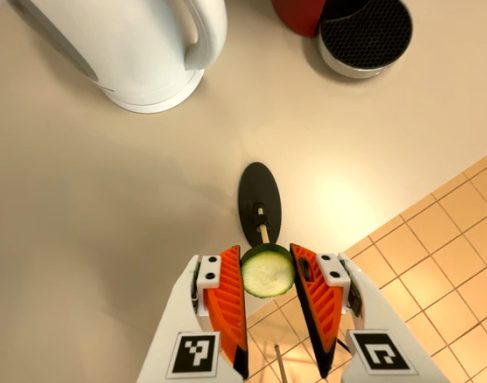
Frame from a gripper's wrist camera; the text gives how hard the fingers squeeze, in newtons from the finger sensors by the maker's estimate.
{"total": 9.4, "left": 9.3, "right": 9.5}